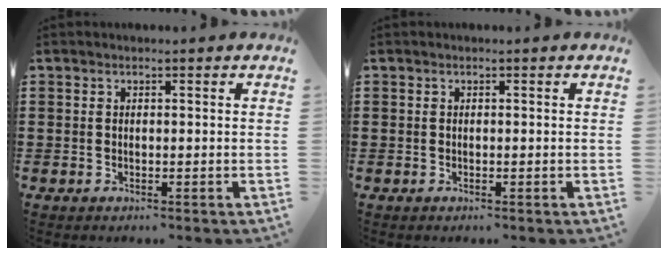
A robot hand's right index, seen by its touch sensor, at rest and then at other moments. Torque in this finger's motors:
{"motor_torque": [-0.24, 0.10, 0.00, 0.00]}